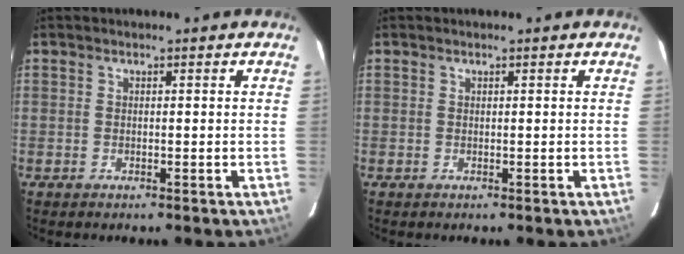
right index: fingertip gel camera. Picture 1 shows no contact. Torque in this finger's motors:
{"motor_torque": [0.09, 0.02, -0.02, 0.00]}